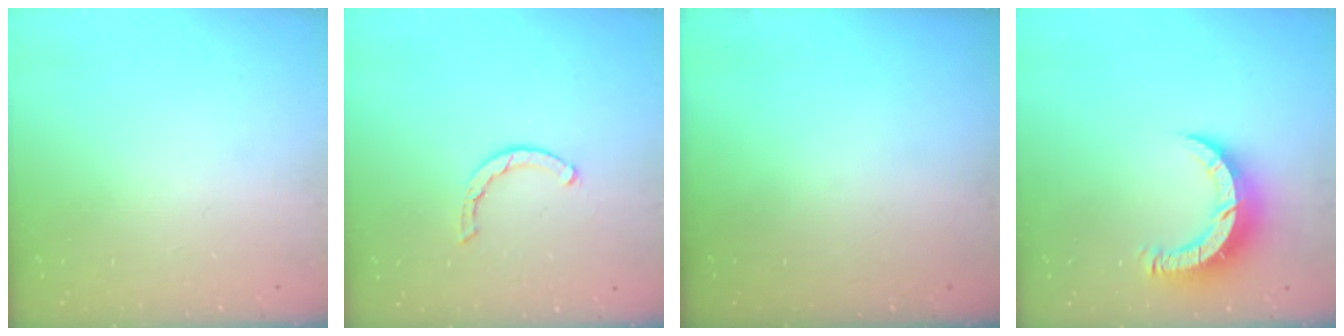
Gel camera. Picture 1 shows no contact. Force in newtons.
{"total": 2.0, "press": 2.0, "slide": 0.2}
{"total": 0.0}
{"total": 9.4, "press": 9.4, "slide": 0.7}